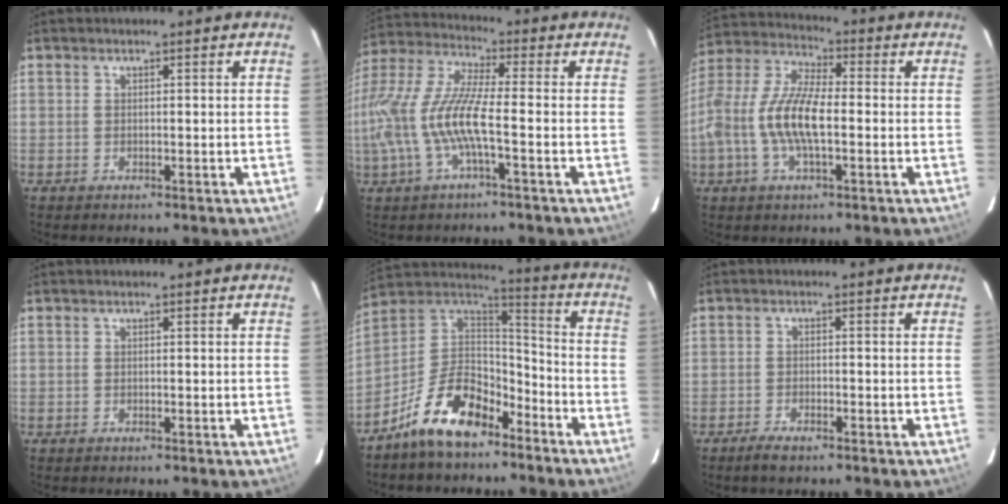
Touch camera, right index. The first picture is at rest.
{"total": 14.7, "force": [-3.3, 2.8, 14.0], "torque": [-0.285, -0.005, -0.063]}
{"total": 13.6, "force": [-2.5, 4.8, 12.5], "torque": [-0.258, 0.003, -0.052]}
{"total": 0.0}
{"total": 16.4, "force": [-10.6, 8.4, 9.2], "torque": [-0.198, 0.035, -0.183]}
{"total": 3.1, "force": [-2.5, 0.7, 1.7], "torque": [-0.047, -0.005, -0.048]}